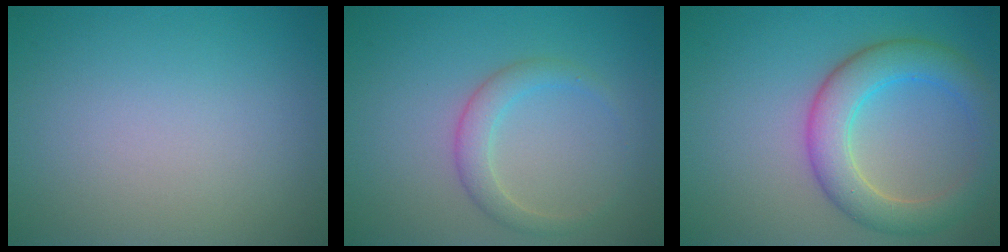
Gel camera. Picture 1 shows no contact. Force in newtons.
{"total": 2.3, "press": 2.3, "slide": 0.1}
{"total": 5.6, "press": 5.6, "slide": 0.3}